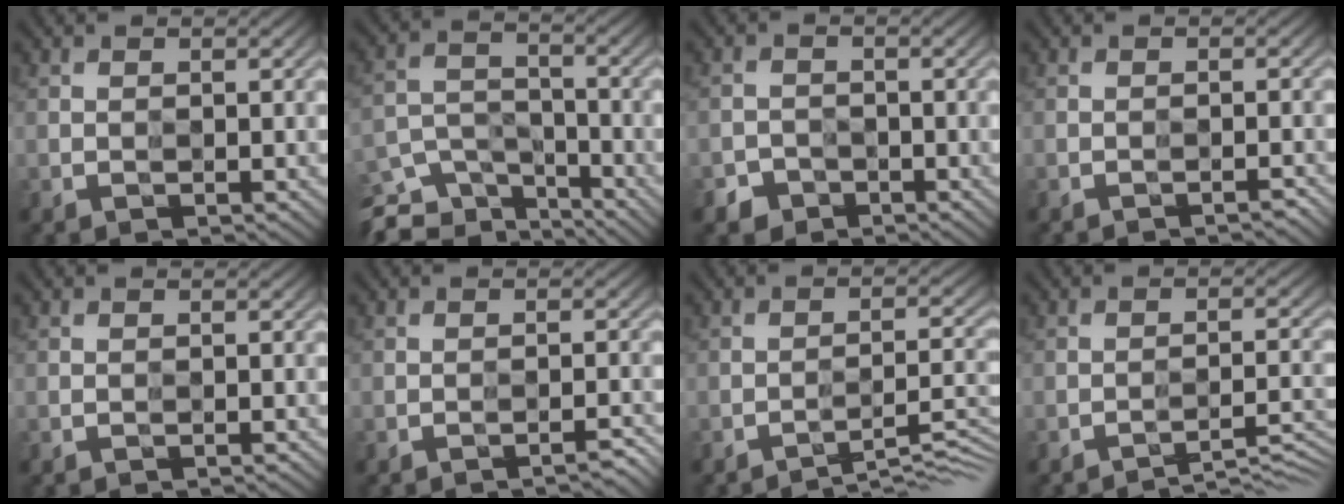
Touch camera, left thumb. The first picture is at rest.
{"total": 8.1, "force": [-7.3, 3.1, 1.5], "torque": [-0.032, -0.012, -0.133]}
{"total": 2.3, "force": [-1.6, 1.2, -1.1], "torque": [0.027, -0.004, -0.034]}
{"total": 2.1, "force": [-2.0, 0.1, 0.5], "torque": [0.001, 0.004, -0.033]}
{"total": 0.8, "force": [-0.8, -0.2, 0.0], "torque": [0.001, 0.003, -0.018]}
{"total": 2.9, "force": [-2.7, 0.4, 1.1], "torque": [-0.002, 0.002, -0.035]}
{"total": 5.1, "force": [-4.8, -0.2, 1.9], "torque": [-0.023, 0.017, -0.073]}
{"total": 4.2, "force": [-4.1, -0.5, 1.0], "torque": [-0.011, 0.014, -0.064]}